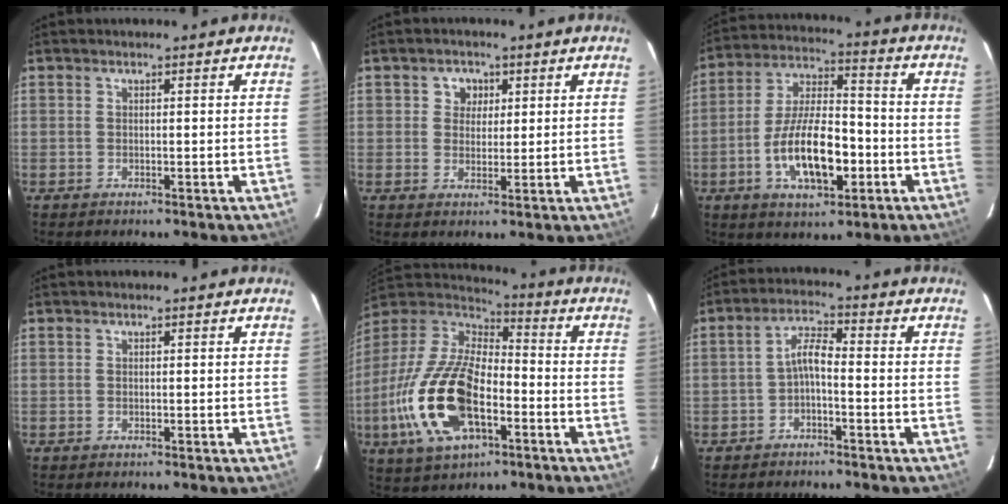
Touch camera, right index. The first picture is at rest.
{"total": 3.5, "force": [1.2, 3.2, 0.6], "torque": [0.001, 0.010, 0.019]}
{"total": 15.0, "force": [-4.6, 6.3, 12.8], "torque": [-0.248, 0.004, -0.075]}
{"total": 0.0}
{"total": 22.5, "force": [-7.4, 11.2, 18.1], "torque": [-0.394, -0.024, -0.136]}
{"total": 3.7, "force": [-1.8, 1.0, 3.0], "torque": [-0.067, 0.013, -0.033]}